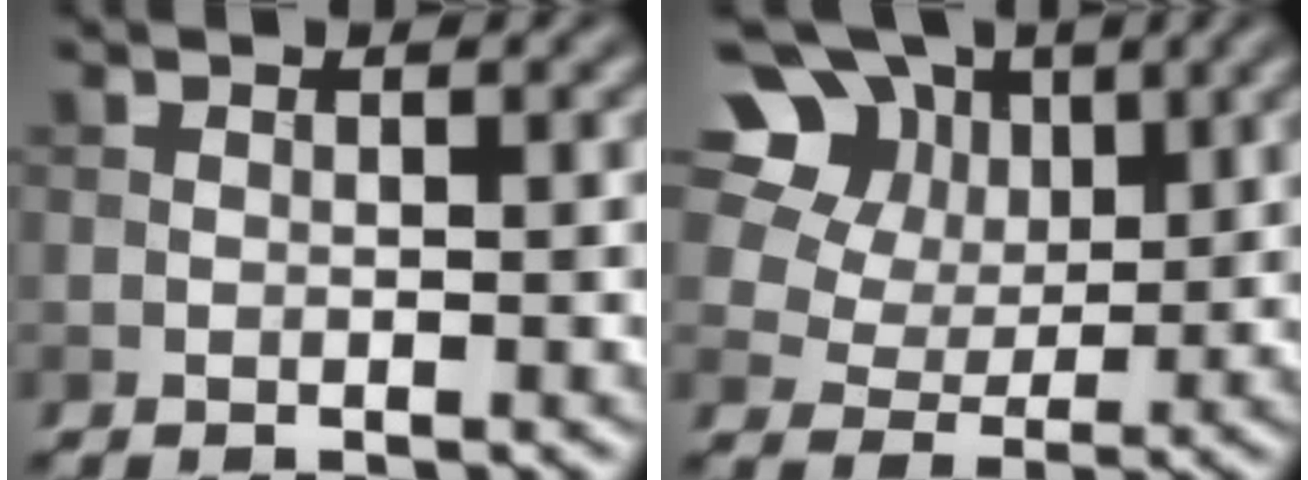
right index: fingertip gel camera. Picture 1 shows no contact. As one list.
[{"total": 17.3, "force": [8.5, 12.6, 8.1], "torque": [-0.206, 0.047, 0.165]}]